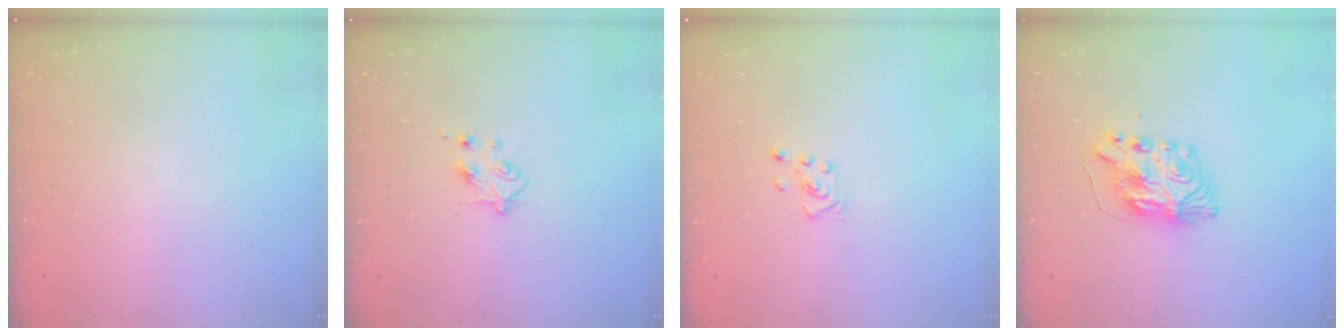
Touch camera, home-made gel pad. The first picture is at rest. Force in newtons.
{"total": 4.8, "press": 4.8, "slide": 0.6}
{"total": 2.8, "press": 2.6, "slide": 1.0}
{"total": 8.1, "press": 8.1, "slide": 0.9}